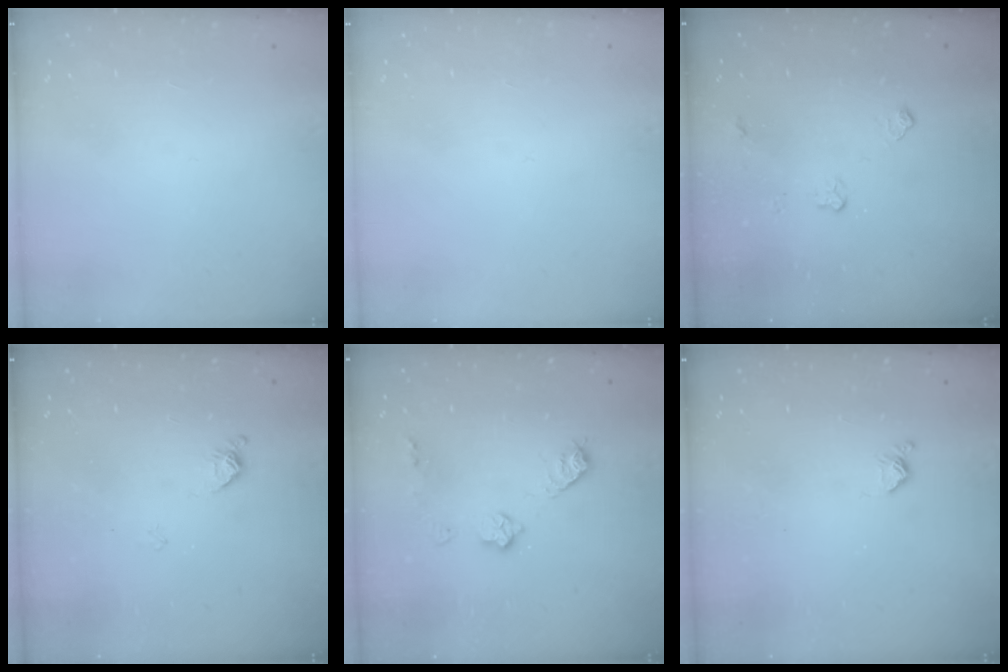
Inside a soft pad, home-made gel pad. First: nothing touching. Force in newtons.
{"total": 0.0}
{"total": 4.6, "press": 4.5, "slide": 0.6}
{"total": 7.7, "press": 7.7, "slide": 1.0}
{"total": 9.2, "press": 9.2, "slide": 0.3}
{"total": 3.9, "press": 3.8, "slide": 0.5}